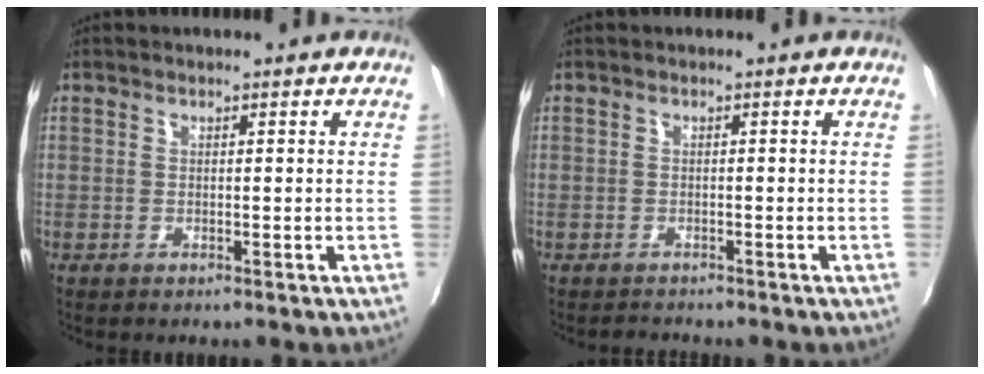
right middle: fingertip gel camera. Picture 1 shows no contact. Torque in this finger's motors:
{"motor_torque": [0.10, -0.41, -0.38, -0.13]}